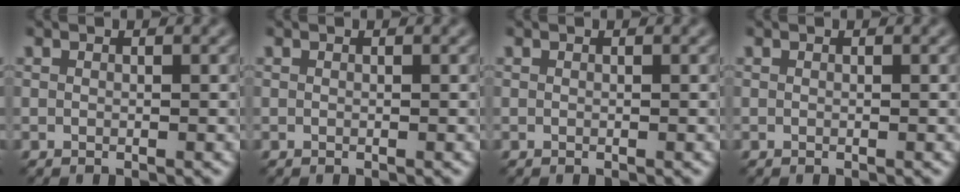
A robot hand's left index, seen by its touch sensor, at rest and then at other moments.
{"total": 0.0}
{"total": 0.0}
{"total": 0.0}